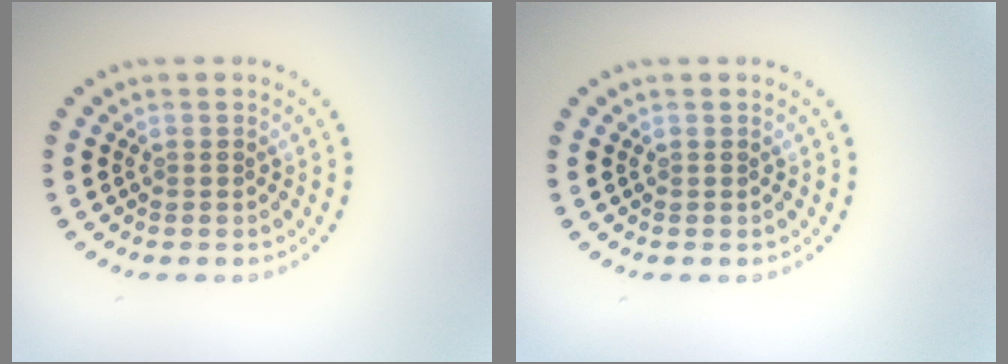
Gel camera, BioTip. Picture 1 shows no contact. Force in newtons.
{"total": 0.0}